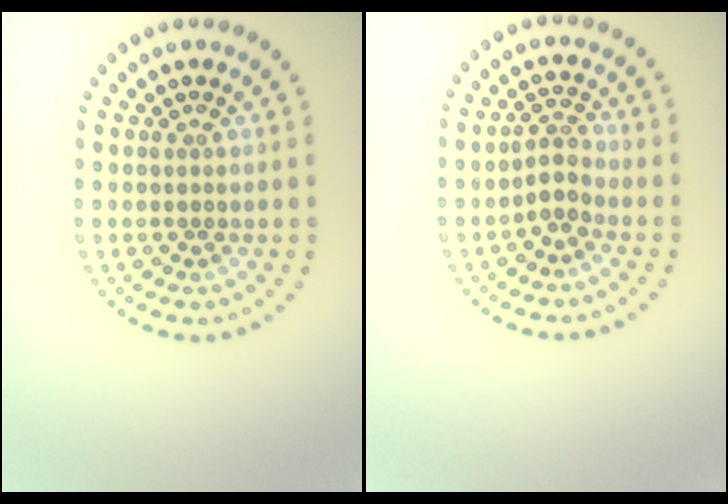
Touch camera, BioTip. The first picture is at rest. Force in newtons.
{"total": 1.9, "press": 1.4, "slide": 1.2}